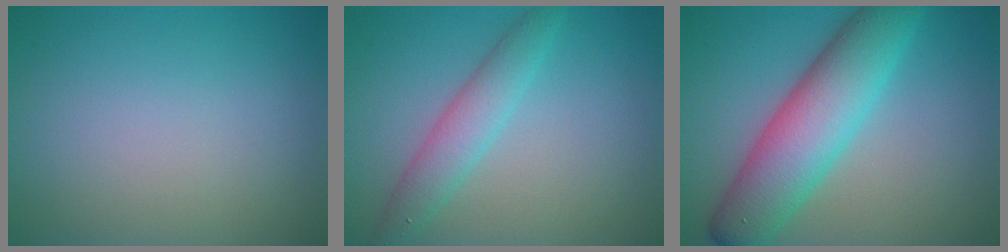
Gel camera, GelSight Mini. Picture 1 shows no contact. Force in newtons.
{"total": 3.0, "press": 3.0, "slide": 0.1}
{"total": 8.2, "press": 8.2, "slide": 0.2}